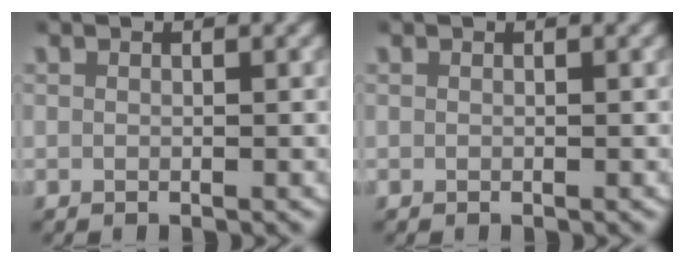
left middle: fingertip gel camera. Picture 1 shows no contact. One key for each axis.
{"total": 0.0}